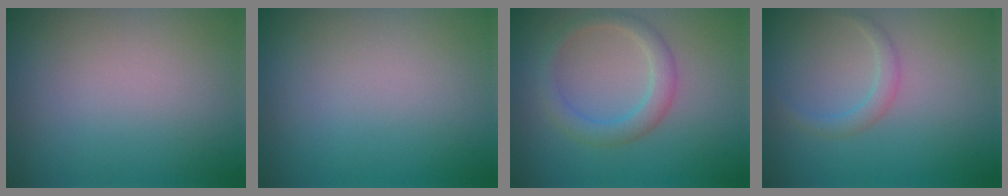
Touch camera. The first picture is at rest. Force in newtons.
{"total": 0.0}
{"total": 2.7, "press": 2.7, "slide": 0.1}
{"total": 1.4, "press": 1.4, "slide": 0.1}